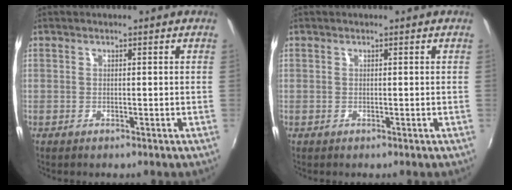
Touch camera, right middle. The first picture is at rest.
{"total": 0.0}